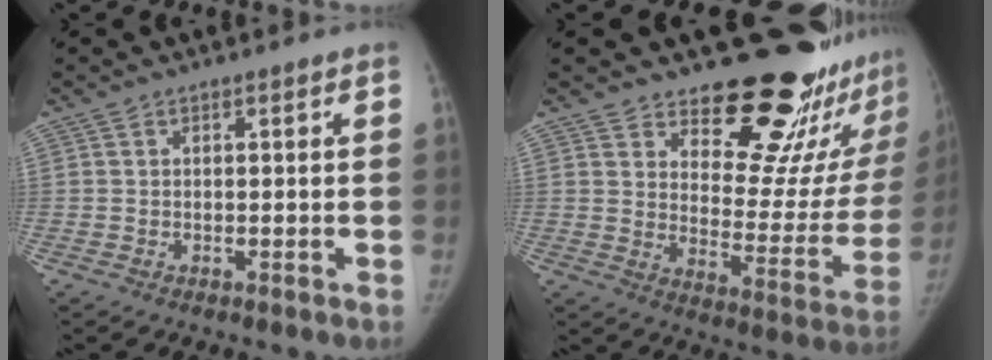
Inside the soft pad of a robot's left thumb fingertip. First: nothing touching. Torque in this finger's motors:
{"motor_torque": [2.01, 0.49, 1.14, -1.34, 0.20]}